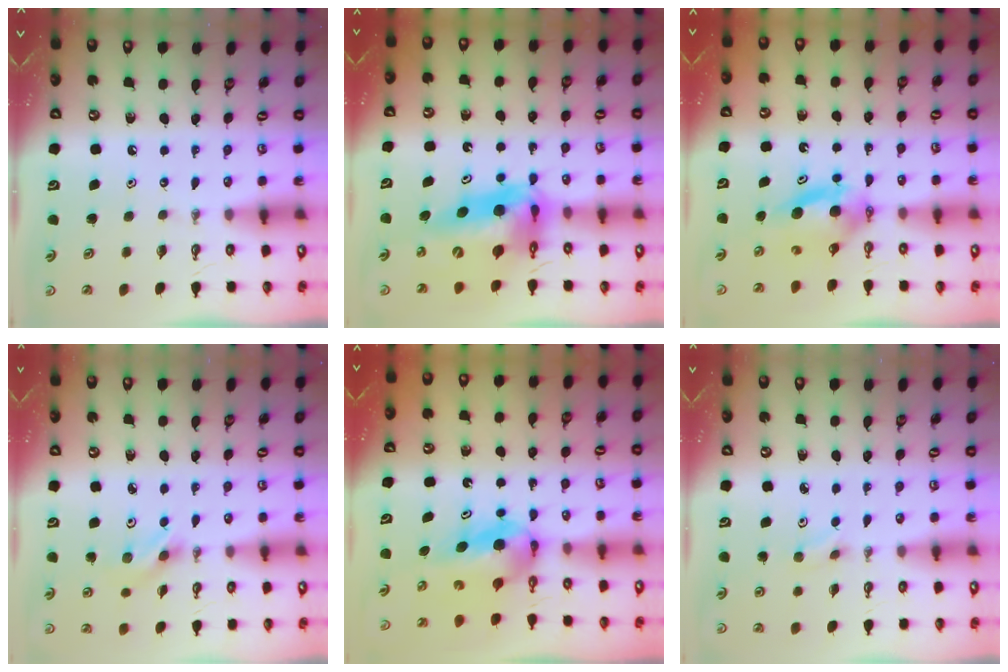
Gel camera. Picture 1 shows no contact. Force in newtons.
{"total": 15.7, "press": 15.3, "slide": 3.5}
{"total": 6.4, "press": 6.0, "slide": 2.1}
{"total": 3.0, "press": 3.0, "slide": 0.4}
{"total": 7.1, "press": 5.0, "slide": 5.1}
{"total": 2.5, "press": 2.4, "slide": 0.7}